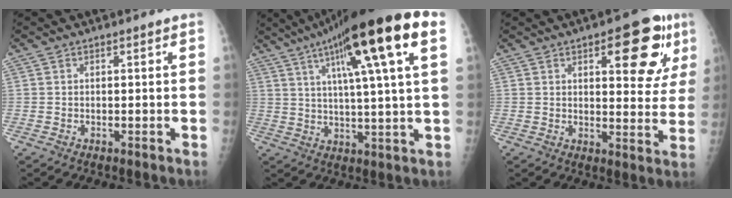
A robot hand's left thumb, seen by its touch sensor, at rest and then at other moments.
{"total": 21.0, "force": [9.5, 2.6, 18.6], "torque": [-0.293, 0.005, 0.143]}
{"total": 13.9, "force": [6.2, 5.3, 11.3], "torque": [-0.099, -0.018, 0.074]}